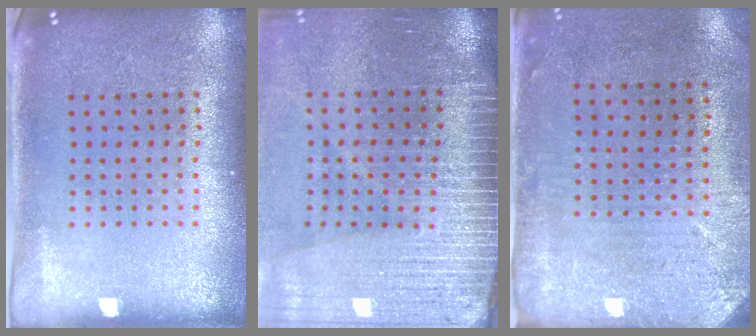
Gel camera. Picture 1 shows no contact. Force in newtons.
{"total": 4.0, "press": 3.4, "slide": 2.0}
{"total": 3.0, "press": 2.4, "slide": 1.8}